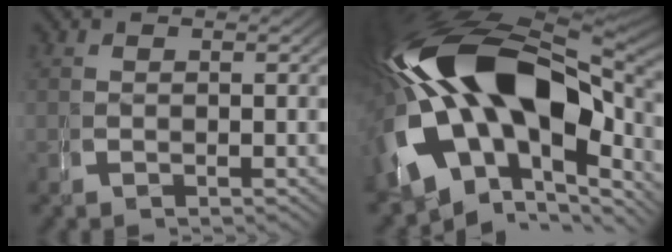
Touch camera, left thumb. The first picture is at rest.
{"total": 24.9, "force": [-0.4, 15.8, 19.2], "torque": [-0.349, -0.045, 0.013]}